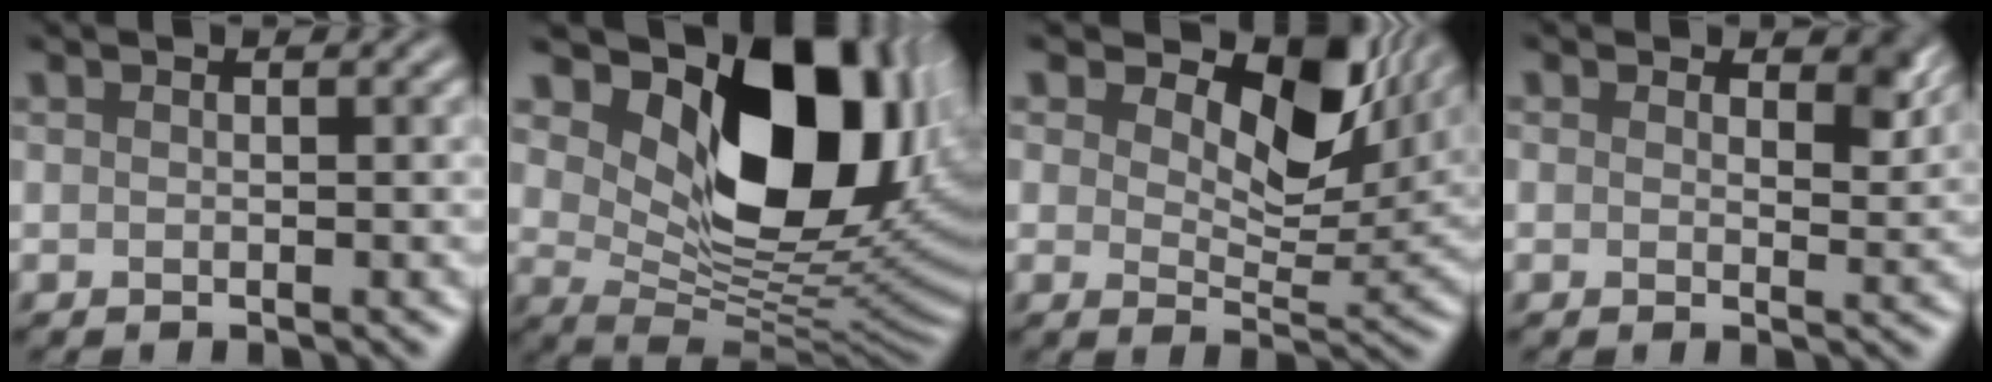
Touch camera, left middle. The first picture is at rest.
{"total": 14.2, "force": [5.4, 8.1, 10.3], "torque": [-0.137, -0.012, 0.099]}
{"total": 10.1, "force": [5.2, 5.3, 6.9], "torque": [-0.108, -0.003, 0.083]}
{"total": 2.4, "force": [1.3, 1.4, 1.5], "torque": [-0.022, -0.007, 0.017]}